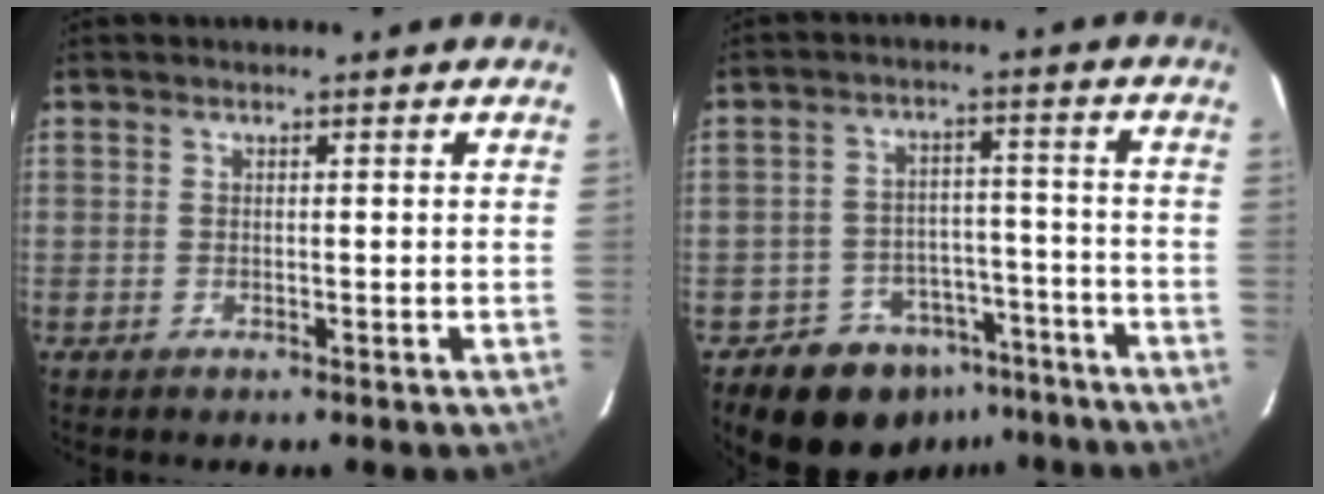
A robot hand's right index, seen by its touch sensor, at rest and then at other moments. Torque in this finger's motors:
{"motor_torque": [-0.07, -0.78, -0.04, -0.15]}